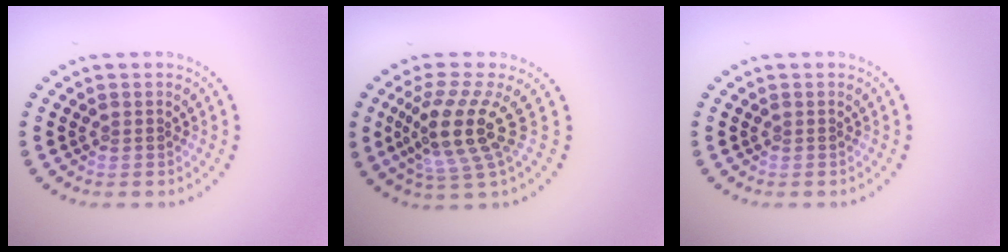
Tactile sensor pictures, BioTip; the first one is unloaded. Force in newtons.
{"total": 4.8, "press": 3.5, "slide": 3.2}
{"total": 0.0}